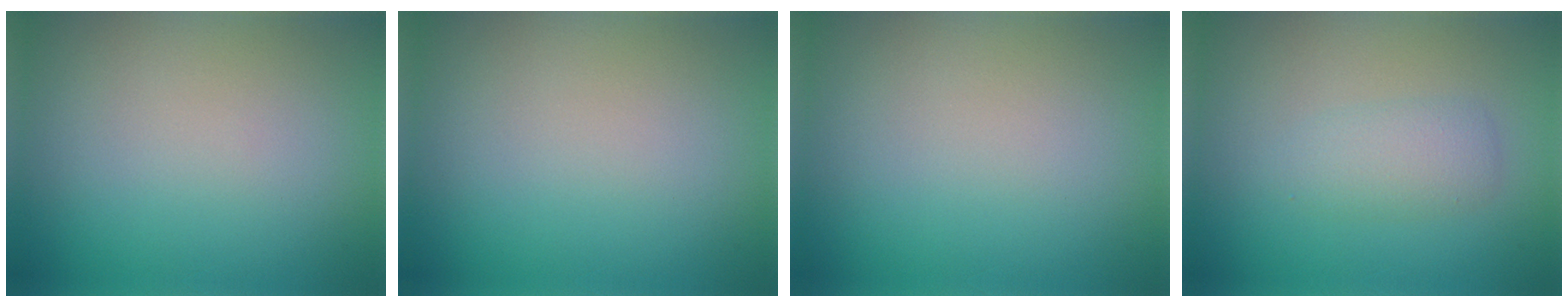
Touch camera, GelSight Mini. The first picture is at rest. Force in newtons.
{"total": 0.0}
{"total": 0.0}
{"total": 2.3, "press": 2.3, "slide": 0.1}